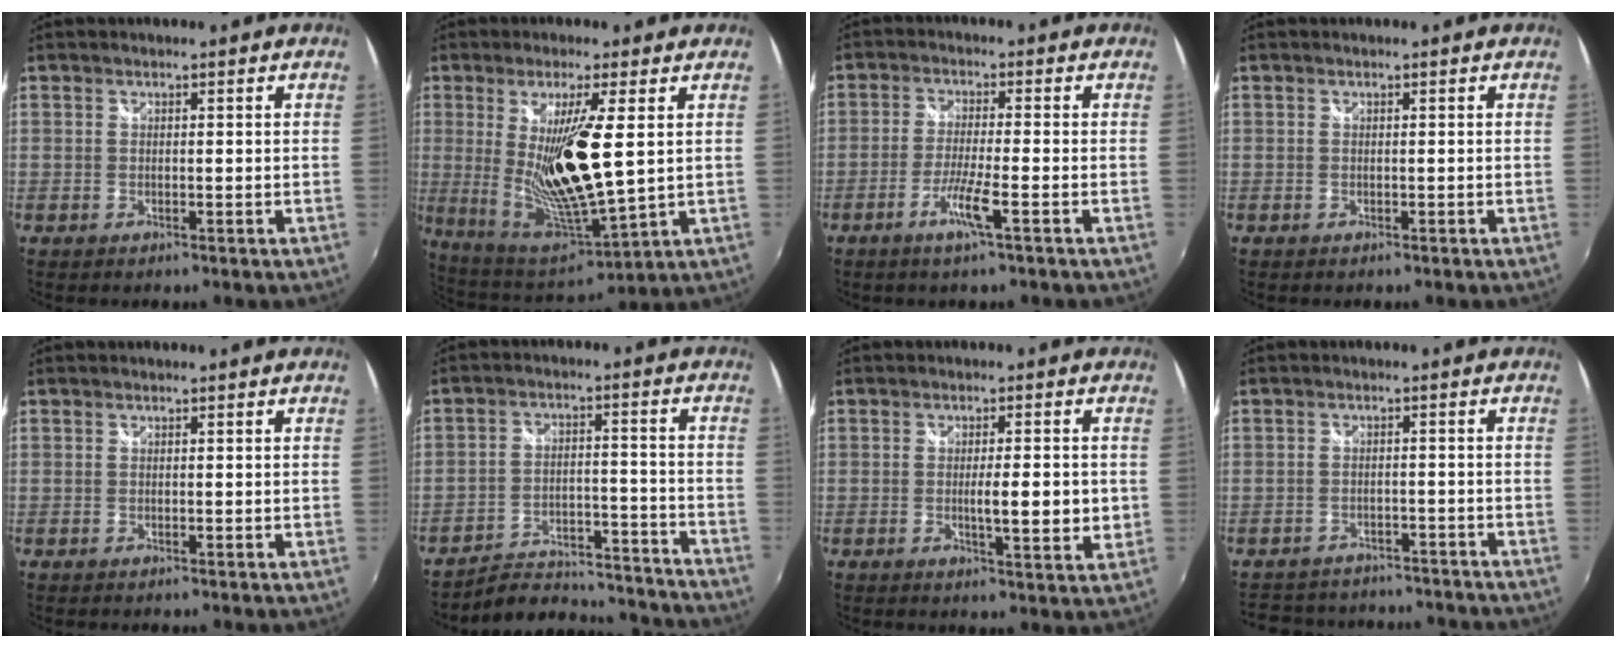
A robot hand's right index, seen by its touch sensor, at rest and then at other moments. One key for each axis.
{"total": 15.9, "fx": 2.6, "fy": 2.4, "fz": 15.5, "tx": -0.290, "ty": -0.029, "tz": 0.064}
{"total": 5.3, "fx": -2.8, "fy": -0.5, "fz": 4.5, "tx": -0.097, "ty": -0.008, "tz": -0.055}
{"total": 0.0}
{"total": 0.0}
{"total": 19.8, "fx": -18.6, "fy": 4.9, "fz": 4.8, "tx": -0.090, "ty": 0.024, "tz": -0.240}
{"total": 6.4, "fx": -0.4, "fy": 0.9, "fz": 6.3, "tx": -0.100, "ty": -0.012, "tz": -0.004}
{"total": 14.5, "fx": -12.5, "fy": 5.9, "fz": 4.5, "tx": -0.104, "ty": 0.031, "tz": -0.160}